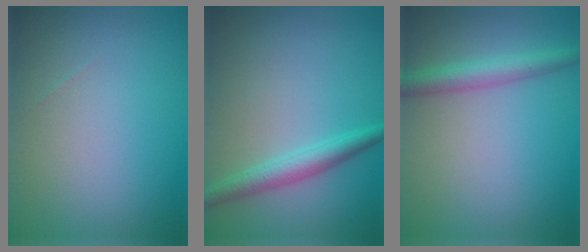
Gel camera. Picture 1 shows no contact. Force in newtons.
{"total": 2.6, "press": 2.6, "slide": 0.1}
{"total": 3.0, "press": 3.0, "slide": 0.1}